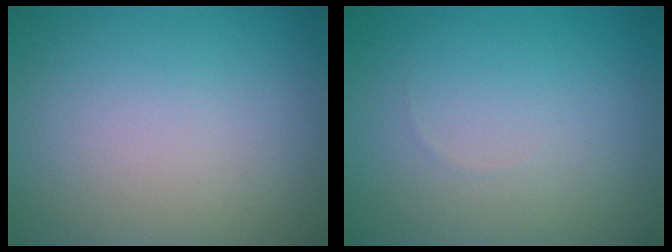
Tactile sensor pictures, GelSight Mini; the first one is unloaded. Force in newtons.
{"total": 0.0}